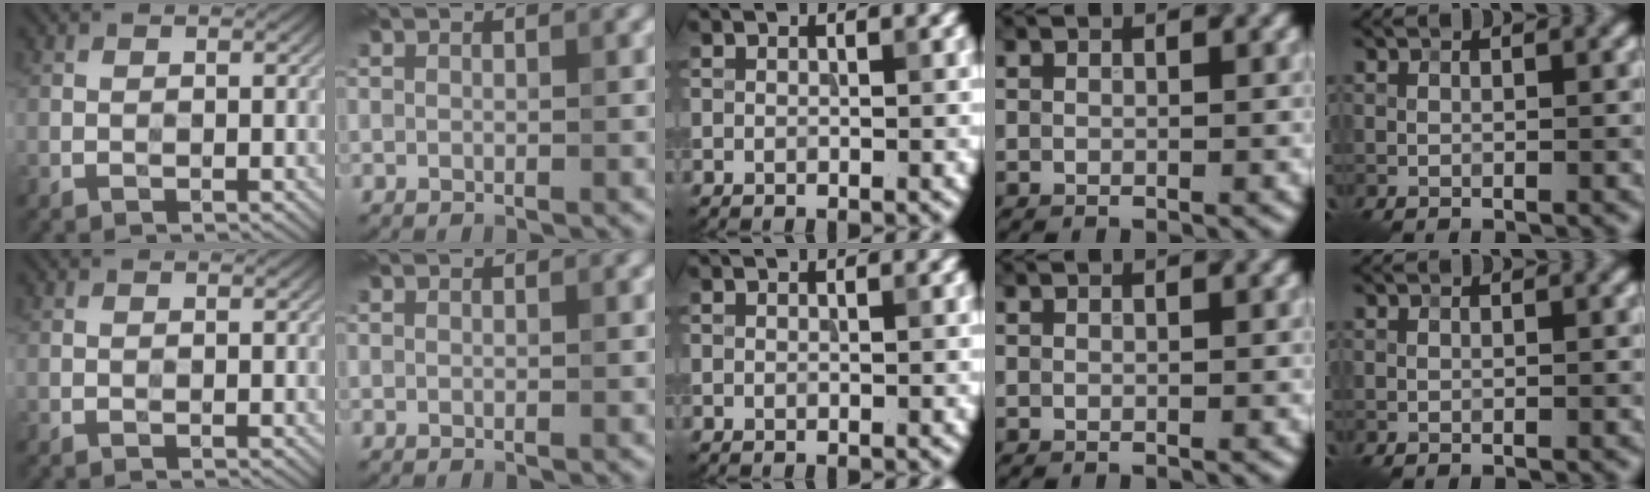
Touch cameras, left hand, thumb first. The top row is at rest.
{}